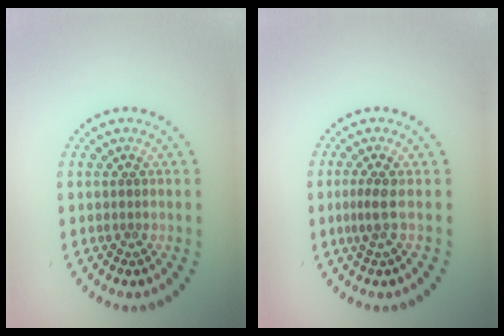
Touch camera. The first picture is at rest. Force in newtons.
{"total": 1.6, "press": 1.2, "slide": 1.1}